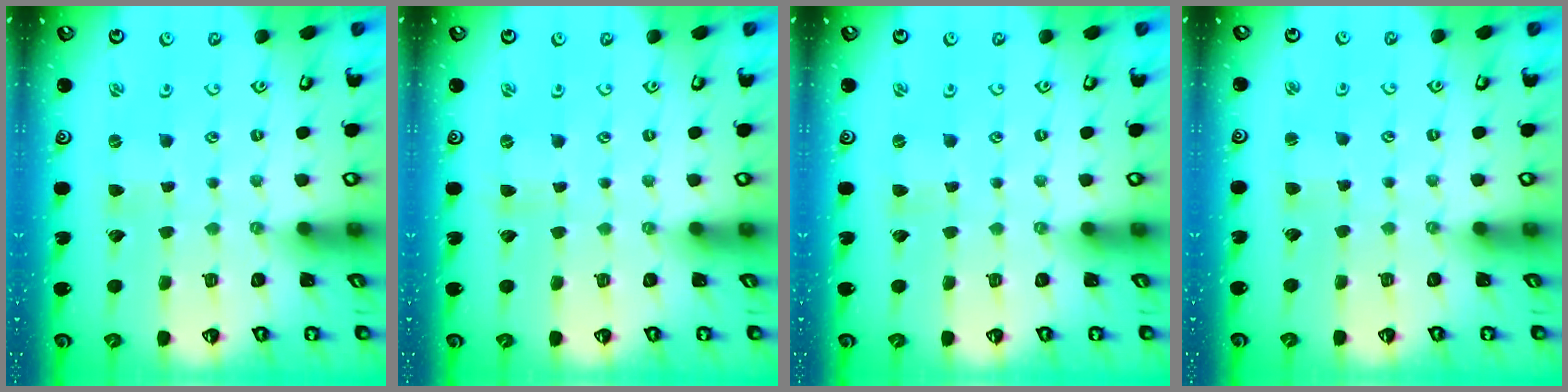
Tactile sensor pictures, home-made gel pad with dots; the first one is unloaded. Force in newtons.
{"total": 0.0}
{"total": 0.0}
{"total": 1.9, "press": 1.9, "slide": 0.2}